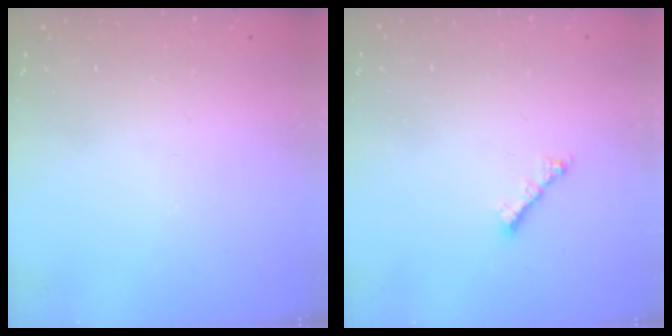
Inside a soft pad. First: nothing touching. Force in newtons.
{"total": 1.8, "press": 1.7, "slide": 0.6}